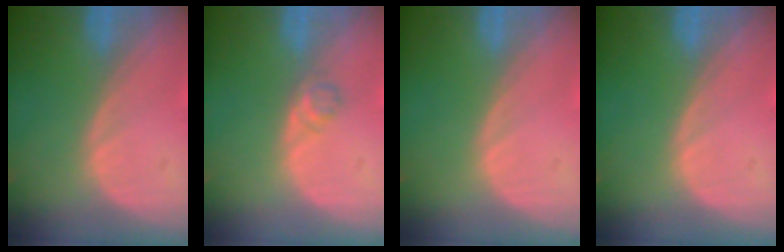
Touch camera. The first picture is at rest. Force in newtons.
{"total": 1.6, "press": 1.6, "slide": 0.2}
{"total": 0.0}
{"total": 0.0}